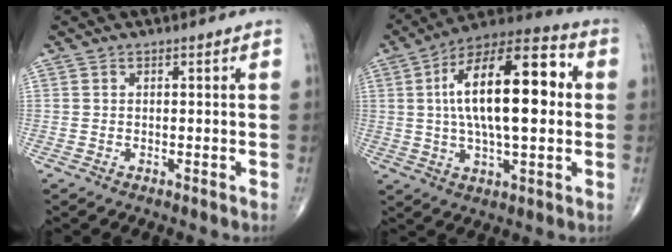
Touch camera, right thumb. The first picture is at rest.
{"total": 21.2, "force": [2.6, 8.5, 19.2], "torque": [-0.311, 0.025, 0.035]}